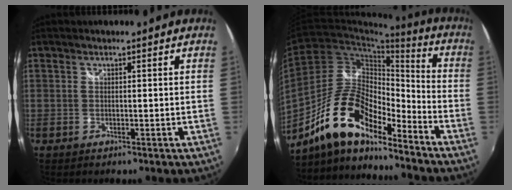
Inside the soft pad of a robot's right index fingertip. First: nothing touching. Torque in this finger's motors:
{"motor_torque": [1.02, -1.12, 0.84, 0.21]}